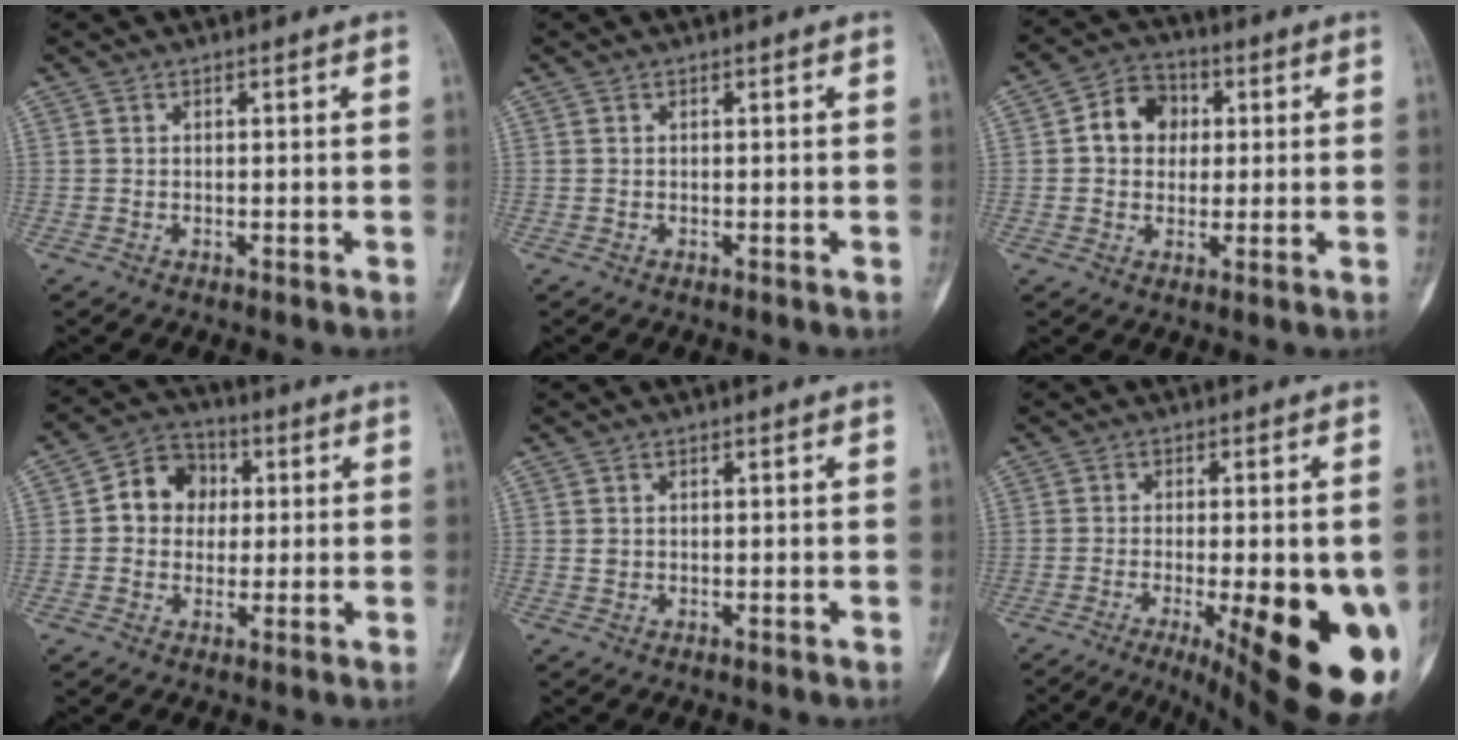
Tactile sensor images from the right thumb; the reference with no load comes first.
{"total": 0.0}
{"total": 8.4, "force": [1.3, 7.0, 4.4], "torque": [-0.041, 0.011, 0.012]}
{"total": 8.9, "force": [1.0, 7.6, 4.4], "torque": [-0.035, 0.015, 0.005]}
{"total": 0.7, "force": [0.1, 0.6, 0.3], "torque": [-0.002, 0.001, 0.004]}
{"total": 24.3, "force": [-8.4, 7.2, 21.6], "torque": [-0.208, -0.021, -0.095]}